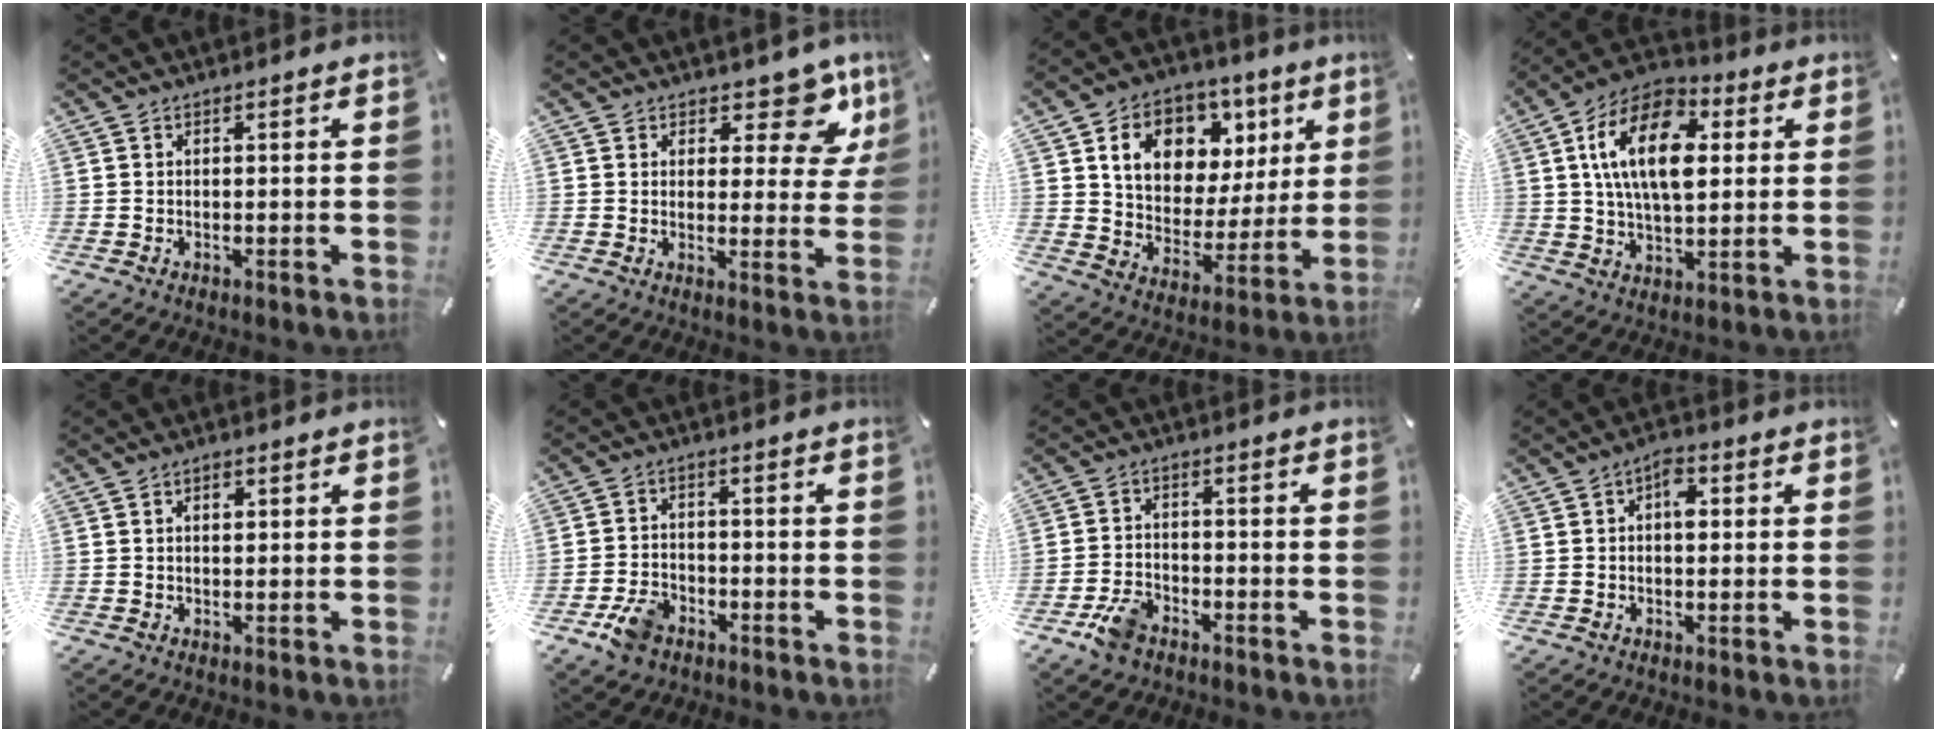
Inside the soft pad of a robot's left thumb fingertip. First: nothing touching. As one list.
[{"total": 10.0, "force": [6.7, 5.2, 5.4], "torque": [-0.056, -0.053, 0.114]}, {"total": 14.4, "force": [6.6, 10.9, 6.6], "torque": [-0.111, -0.030, 0.123]}, {"total": 17.4, "force": [4.2, 10.4, 13.3], "torque": [-0.264, 0.005, 0.070]}, {"total": 1.9, "force": [0.6, 1.2, 1.4], "torque": [-0.021, 0.002, 0.008]}, {"total": 6.7, "force": [-3.8, 4.6, 3.1], "torque": [-0.062, 0.021, -0.069]}, {"total": 6.6, "force": [-3.9, 4.3, 3.1], "torque": [-0.064, 0.022, -0.073]}, {"total": 4.1, "force": [0.4, 2.5, 3.3], "torque": [-0.042, 0.003, 0.000]}]